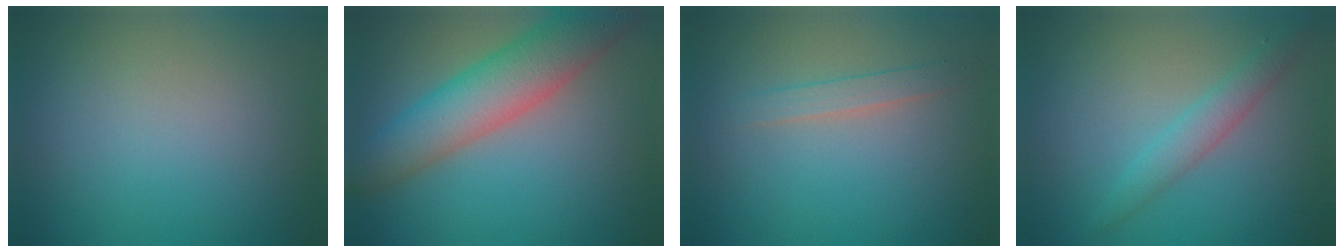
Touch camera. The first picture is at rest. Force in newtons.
{"total": 6.9, "press": 6.9, "slide": 0.3}
{"total": 1.5, "press": 1.5, "slide": 0.0}
{"total": 2.4, "press": 2.4, "slide": 0.1}